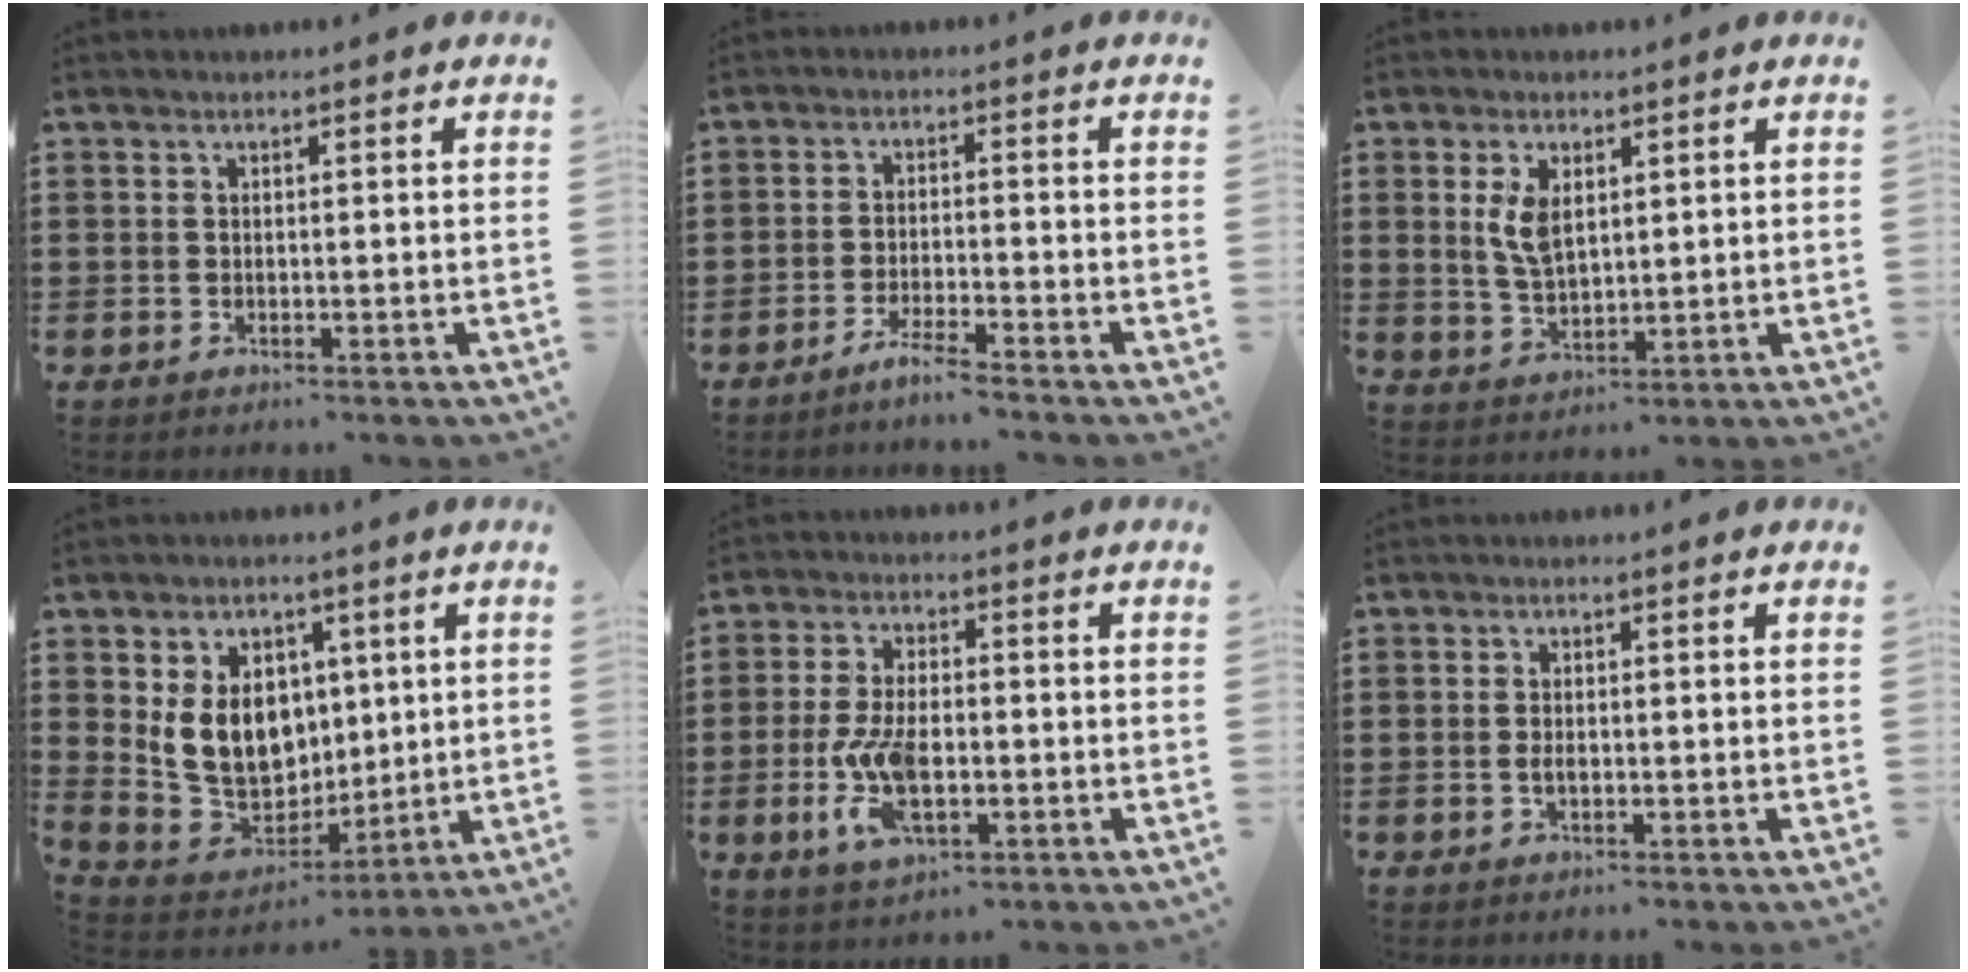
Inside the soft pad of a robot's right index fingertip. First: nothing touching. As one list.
[{"total": 3.2, "force": [-2.9, -0.4, 1.3], "torque": [-0.029, -0.001, -0.058]}, {"total": 5.2, "force": [1.7, 2.7, 4.1], "torque": [-0.088, 0.008, 0.030]}, {"total": 11.0, "force": [1.5, 8.9, 6.3], "torque": [-0.153, 0.006, 0.032]}, {"total": 8.8, "force": [-2.3, 4.1, 7.5], "torque": [-0.172, -0.008, -0.045]}, {"total": 1.2, "force": [-0.3, 0.6, 1.1], "torque": [-0.021, 0.000, -0.005]}]